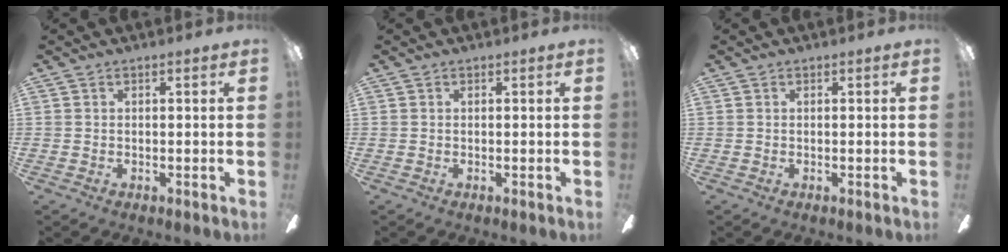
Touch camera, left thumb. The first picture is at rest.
{"total": 0.0}
{"total": 0.0}